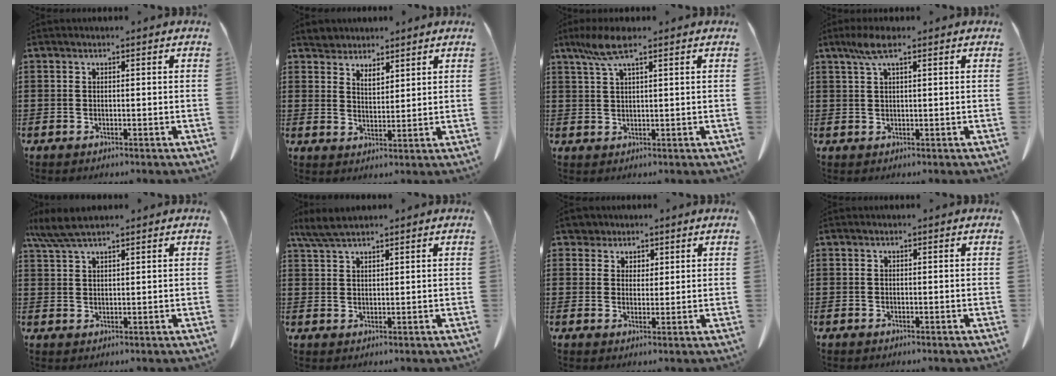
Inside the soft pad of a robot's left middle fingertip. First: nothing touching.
{"total": 3.4, "force": [3.2, 1.1, -0.1], "torque": [-0.010, -0.004, 0.062]}
{"total": 4.9, "force": [2.8, 0.8, 3.9], "torque": [-0.090, -0.001, 0.050]}
{"total": 3.7, "force": [1.8, 0.7, 3.1], "torque": [-0.067, 0.003, 0.032]}
{"total": 4.9, "force": [3.9, 0.8, 3.0], "torque": [-0.067, -0.003, 0.074]}
{"total": 3.6, "force": [3.0, 0.5, 2.0], "torque": [-0.047, -0.002, 0.057]}
{"total": 3.5, "force": [2.6, 2.4, 0.3], "torque": [-0.022, 0.010, 0.049]}
{"total": 0.0}